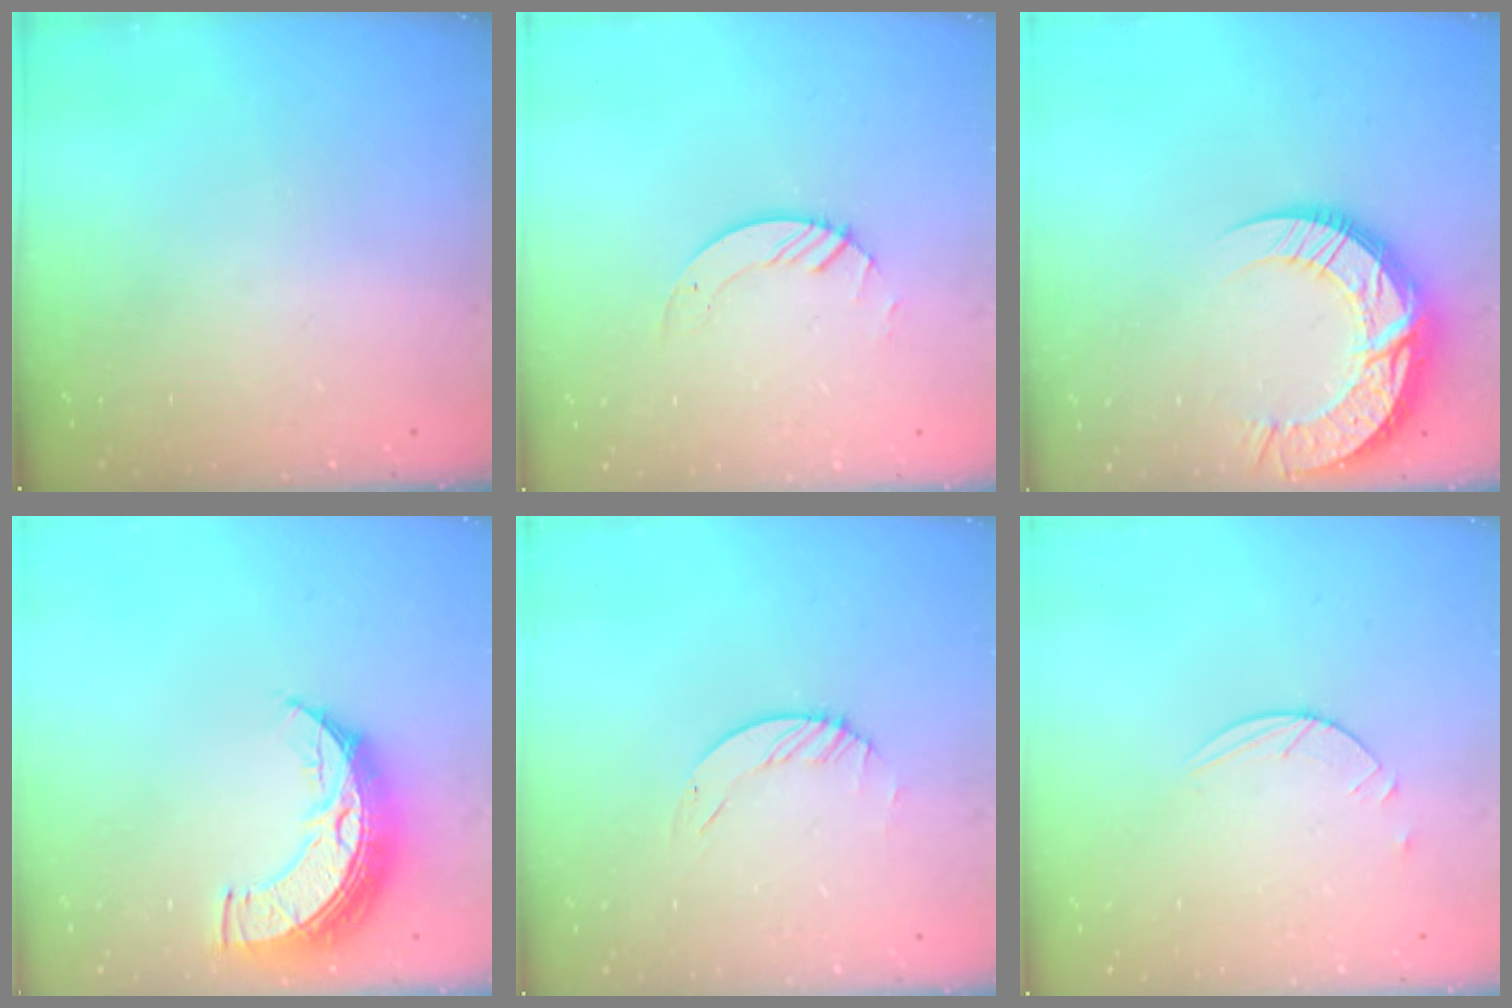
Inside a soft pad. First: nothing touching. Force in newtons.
{"total": 2.8, "press": 2.8, "slide": 0.3}
{"total": 16.6, "press": 16.5, "slide": 1.4}
{"total": 12.2, "press": 12.2, "slide": 0.9}
{"total": 1.2, "press": 1.2, "slide": 0.2}
{"total": 2.9, "press": 2.8, "slide": 0.3}